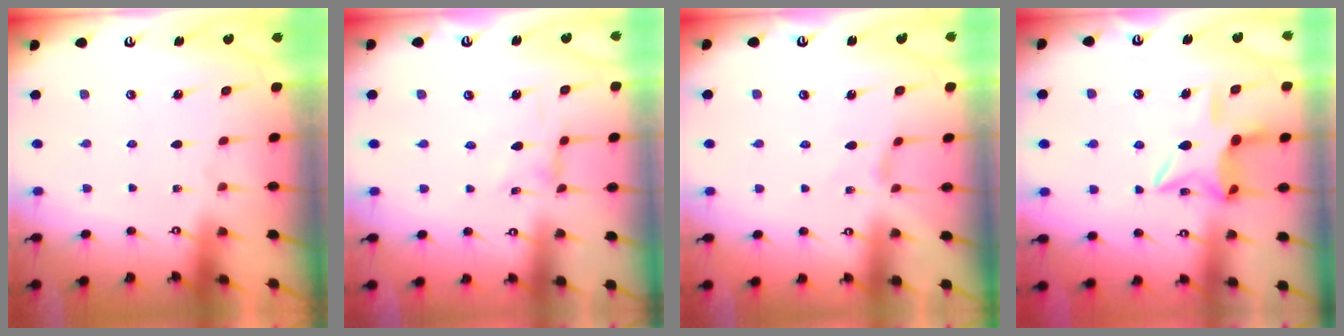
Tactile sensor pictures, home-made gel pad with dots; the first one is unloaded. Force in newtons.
{"total": 0.0}
{"total": 0.0}
{"total": 12.2, "press": 12.2, "slide": 1.1}